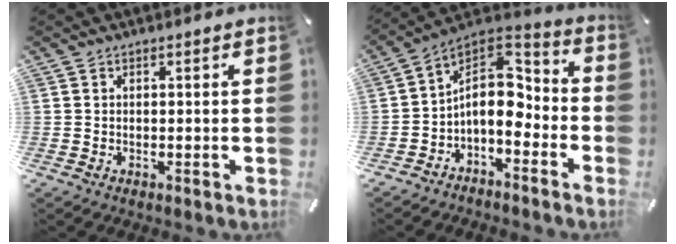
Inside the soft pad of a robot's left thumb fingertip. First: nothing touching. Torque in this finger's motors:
{"motor_torque": [0.84, 3.53, 0.95, 1.23, 0.04]}